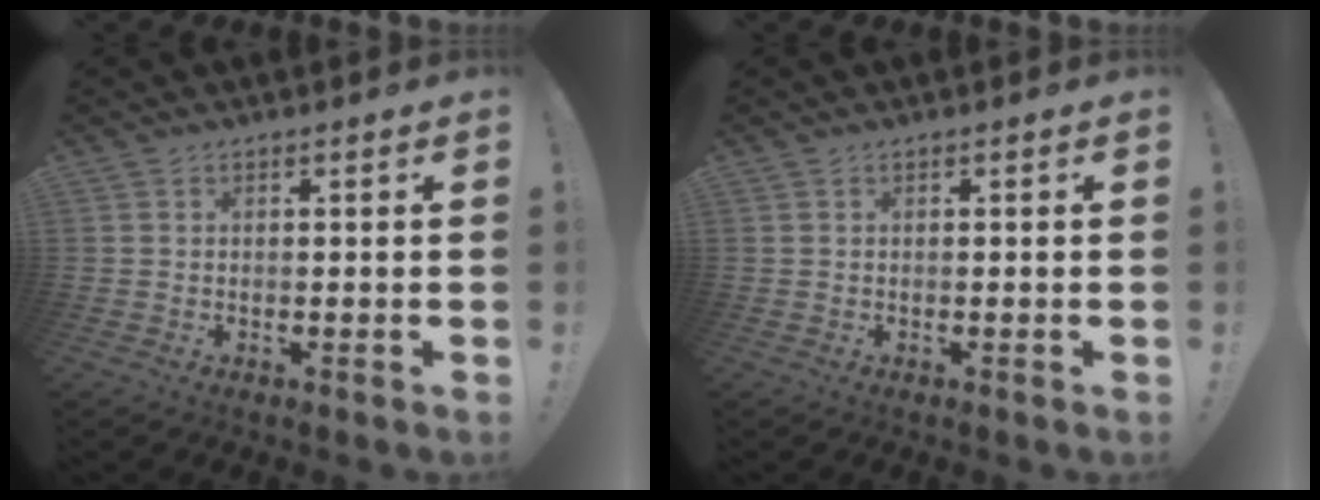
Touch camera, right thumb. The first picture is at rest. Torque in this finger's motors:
{"motor_torque": [-0.30, -0.53, -0.02, -0.18, 0.00]}